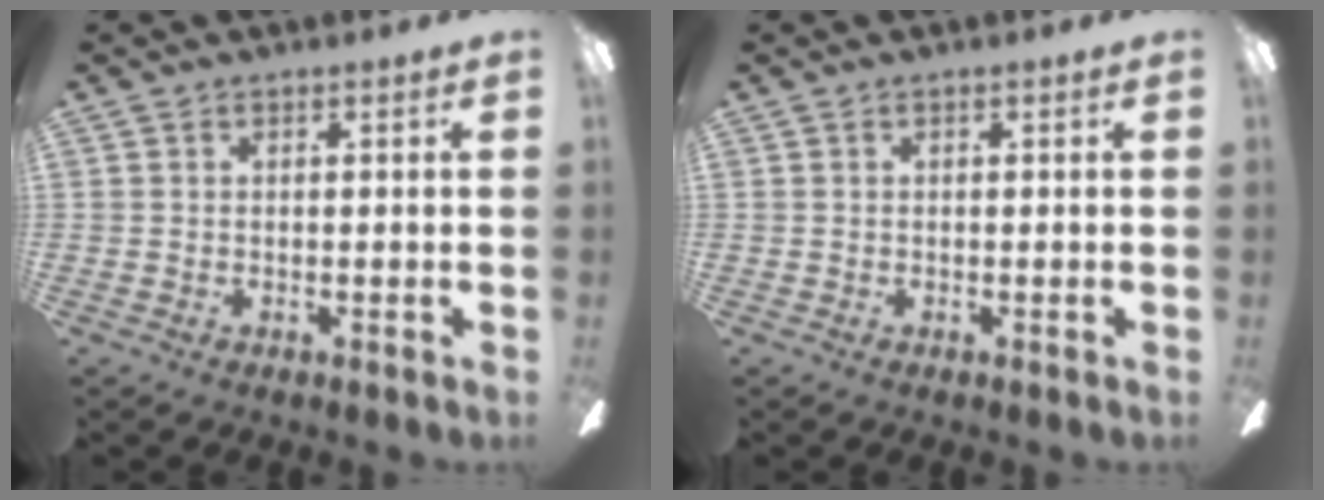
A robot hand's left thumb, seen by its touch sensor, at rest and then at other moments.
{"total": 0.0}